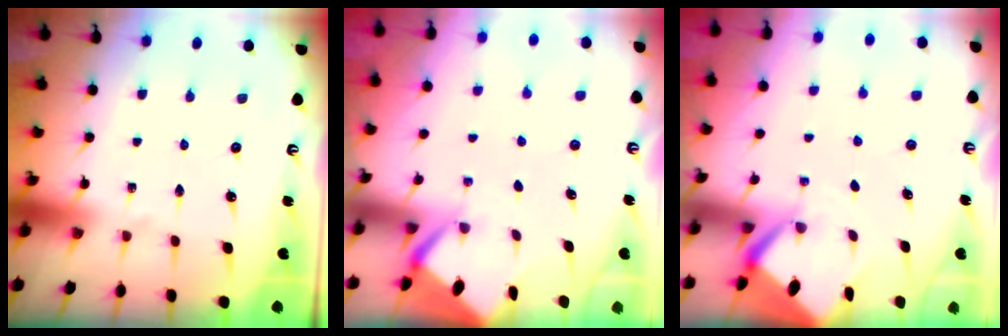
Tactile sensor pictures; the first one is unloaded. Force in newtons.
{"total": 2.7, "press": 2.7, "slide": 0.3}
{"total": 3.0, "press": 3.0, "slide": 0.2}